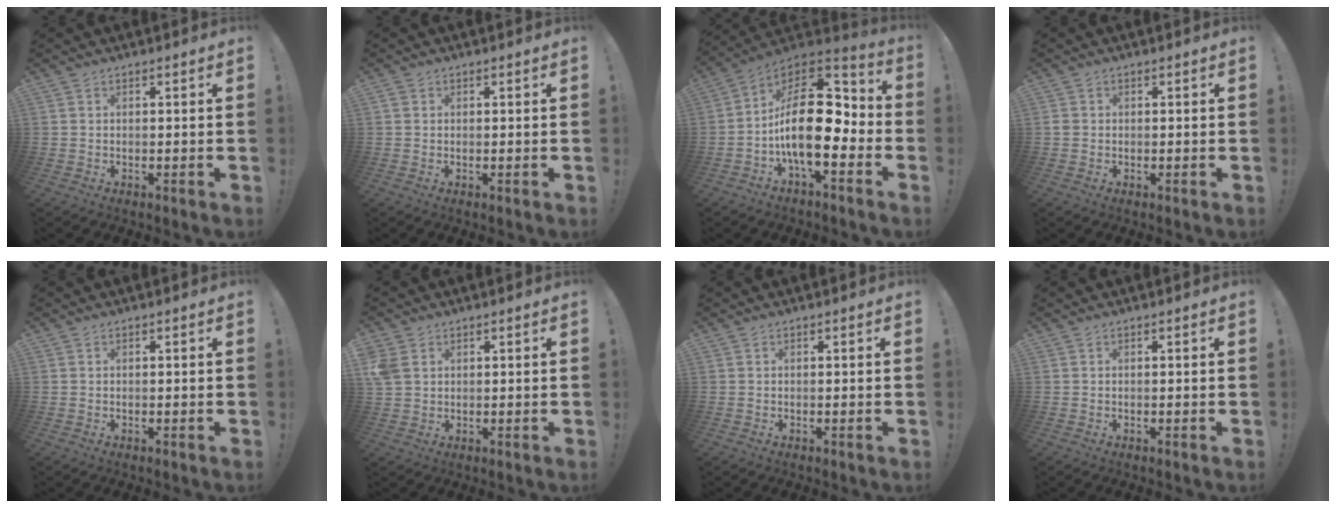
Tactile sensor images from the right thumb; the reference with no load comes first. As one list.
[{"total": 1.0, "force": [0.4, 0.9, 0.3], "torque": [-0.013, 0.005, 0.010]}, {"total": 22.0, "force": [-2.1, 11.1, 19.0], "torque": [-0.336, 0.012, -0.032]}, {"total": 1.3, "force": [0.0, 1.2, 0.5], "torque": [-0.015, 0.006, 0.002]}, {"total": 0.0}, {"total": 5.1, "force": [1.9, 3.9, 2.7], "torque": [-0.057, 0.003, 0.040]}, {"total": 0.0}, {"total": 0.0}]